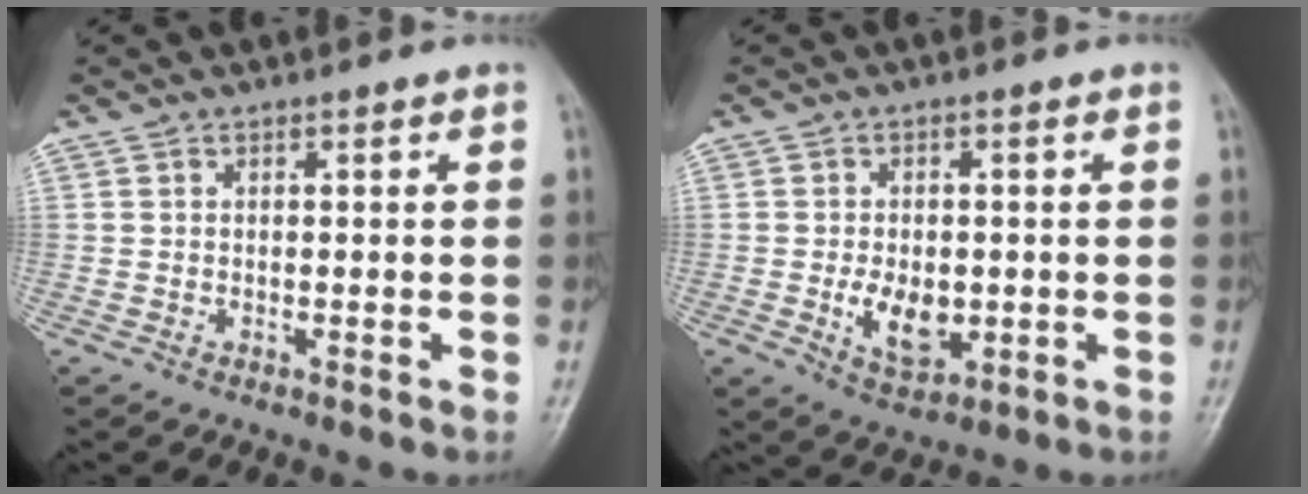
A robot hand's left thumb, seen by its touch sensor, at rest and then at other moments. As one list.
[{"total": 7.5, "force": [-1.3, 4.8, 5.6], "torque": [-0.078, -0.007, -0.014]}]